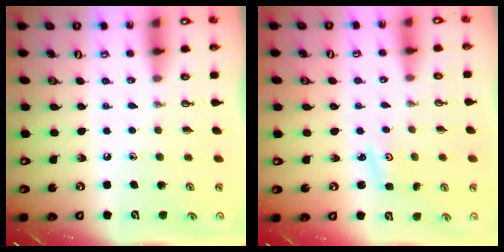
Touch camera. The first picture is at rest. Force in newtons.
{"total": 1.7, "press": 1.6, "slide": 0.3}